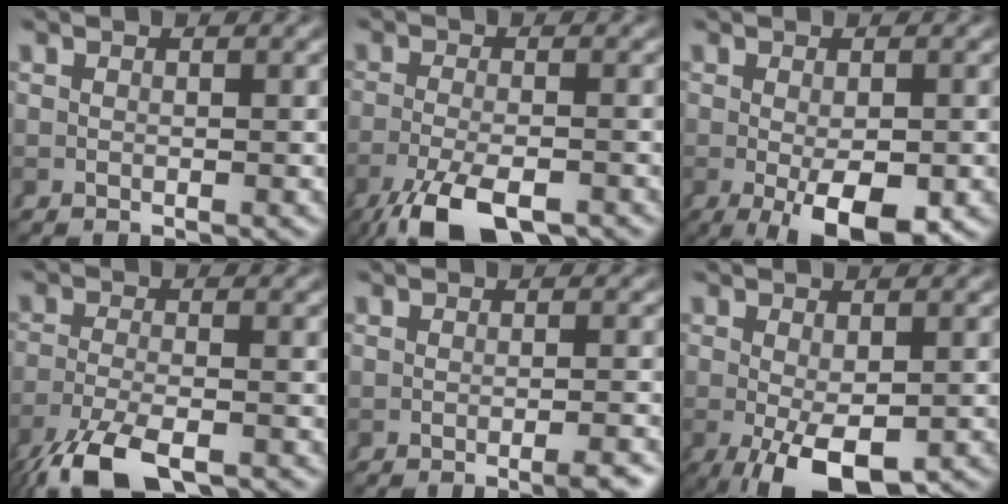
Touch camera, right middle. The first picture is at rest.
{"total": 6.5, "force": [-4.7, 1.8, 4.1], "torque": [-0.074, -0.024, -0.060]}
{"total": 6.9, "force": [-3.1, 2.2, 5.8], "torque": [-0.092, -0.032, -0.026]}
{"total": 5.8, "force": [-4.2, 1.6, 3.6], "torque": [-0.073, -0.025, -0.054]}
{"total": 1.8, "force": [-1.2, -0.2, 1.3], "torque": [-0.013, 0.003, -0.022]}
{"total": 6.5, "force": [-3.5, 2.1, 5.1], "torque": [-0.088, -0.032, -0.033]}